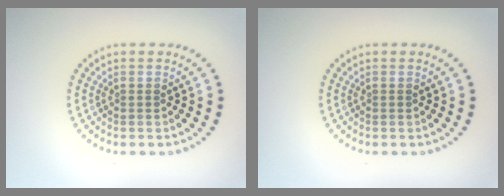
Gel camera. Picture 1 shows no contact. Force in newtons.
{"total": 0.0}